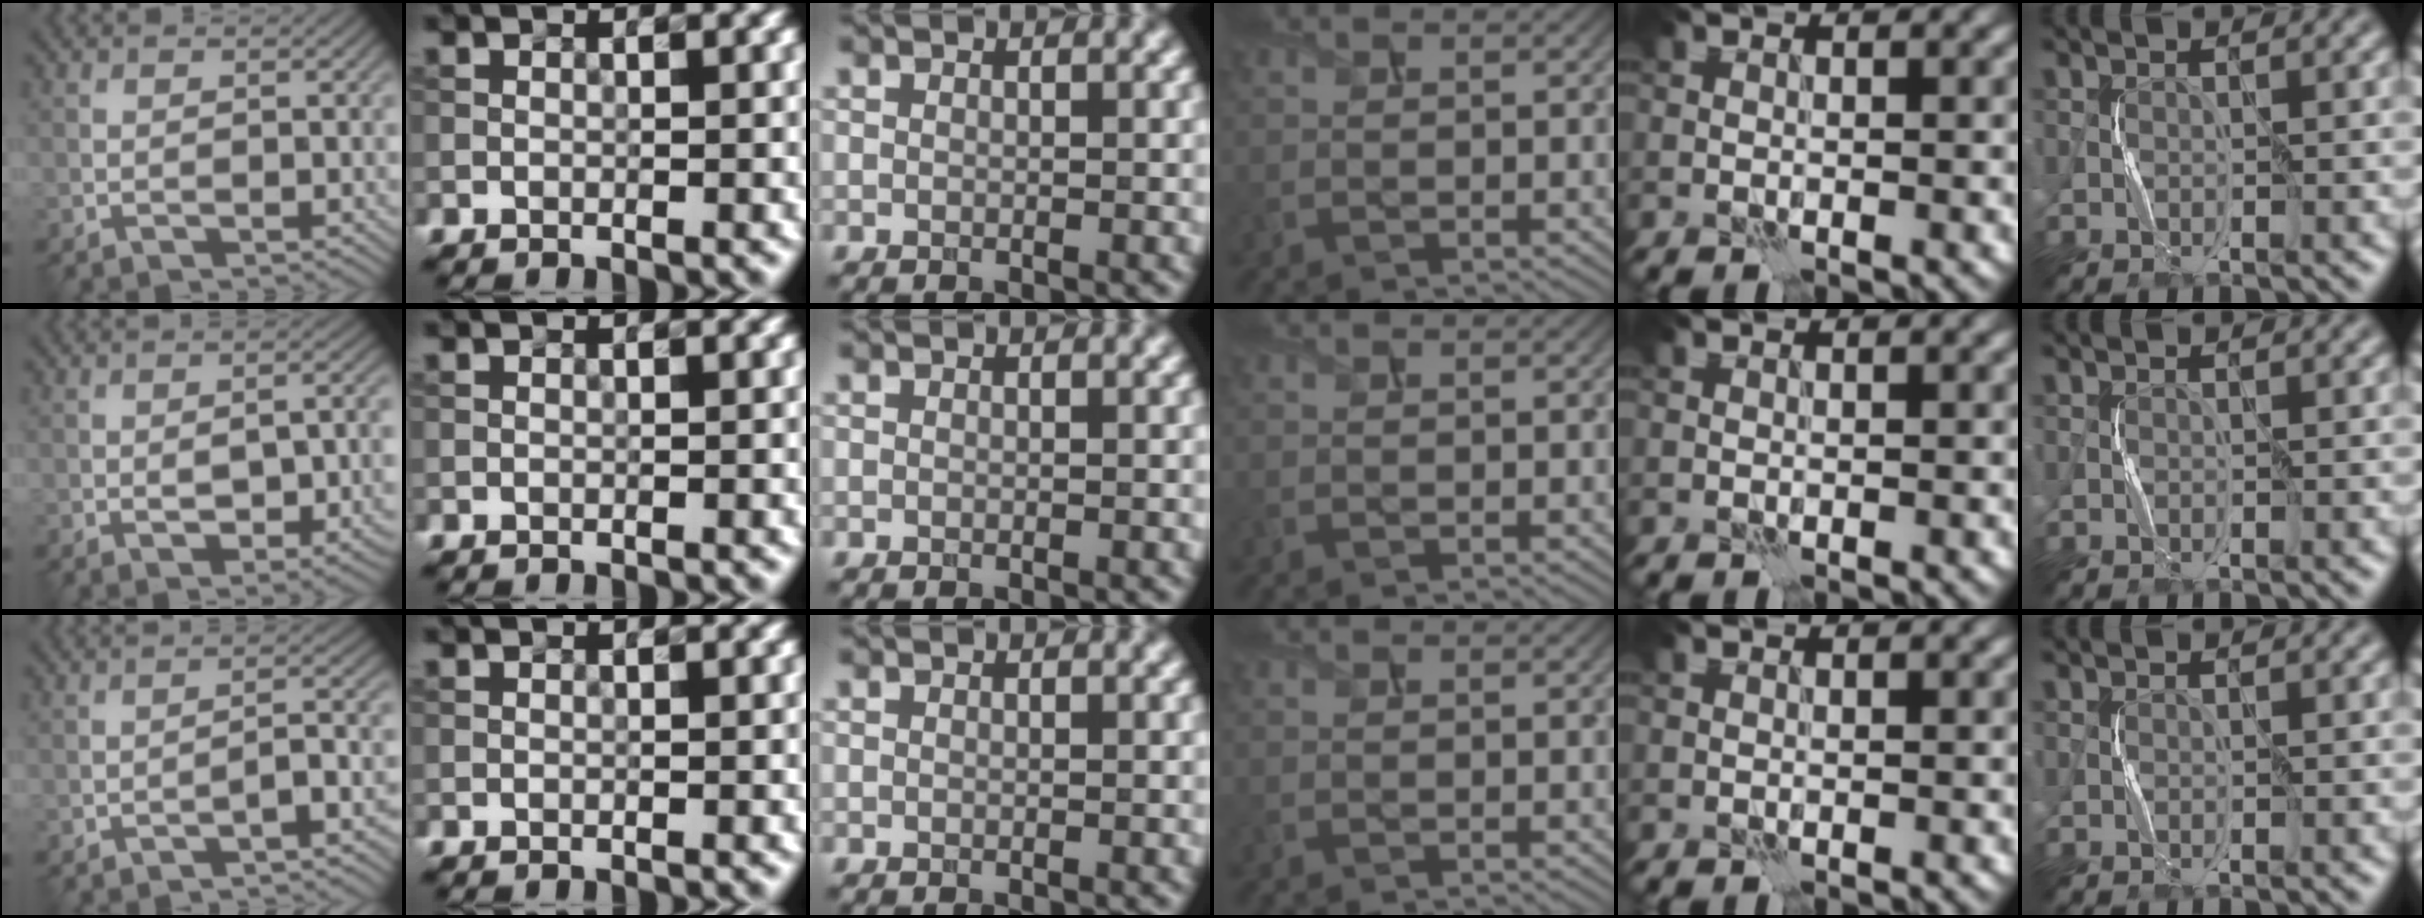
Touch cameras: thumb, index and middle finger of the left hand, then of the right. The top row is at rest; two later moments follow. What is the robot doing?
{"motion": "squeeze", "object": "air blower"}